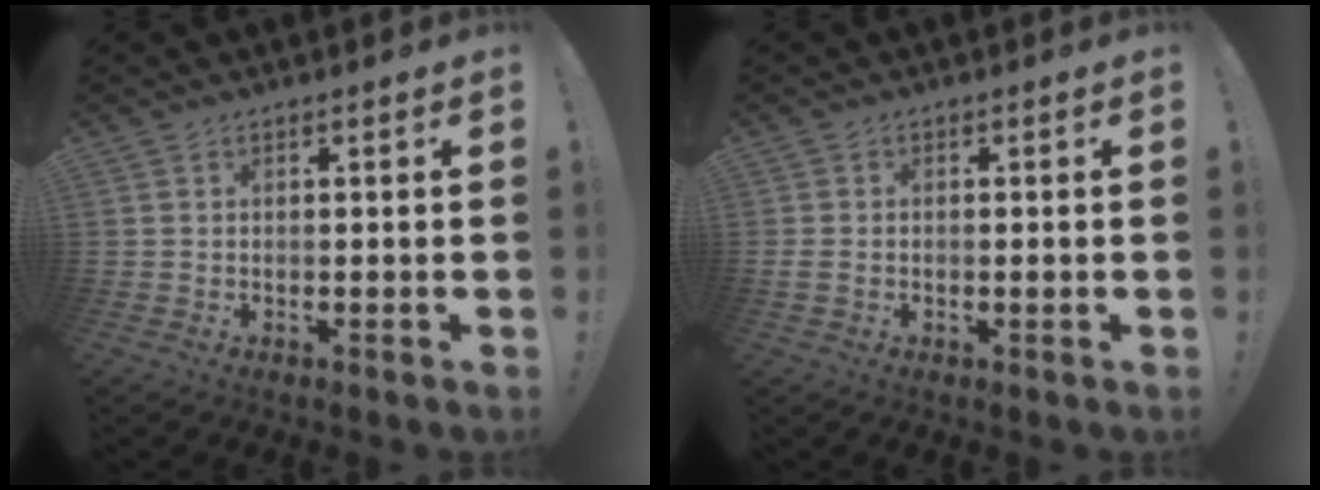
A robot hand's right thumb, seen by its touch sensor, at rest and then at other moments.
{"total": 2.2, "force": [-0.4, 1.2, 1.7], "torque": [-0.028, 0.005, -0.004]}